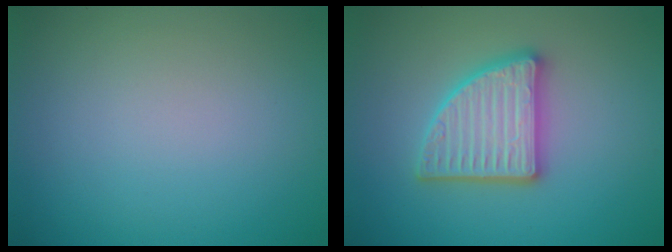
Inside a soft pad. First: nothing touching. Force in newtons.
{"total": 4.9, "press": 4.8, "slide": 0.7}